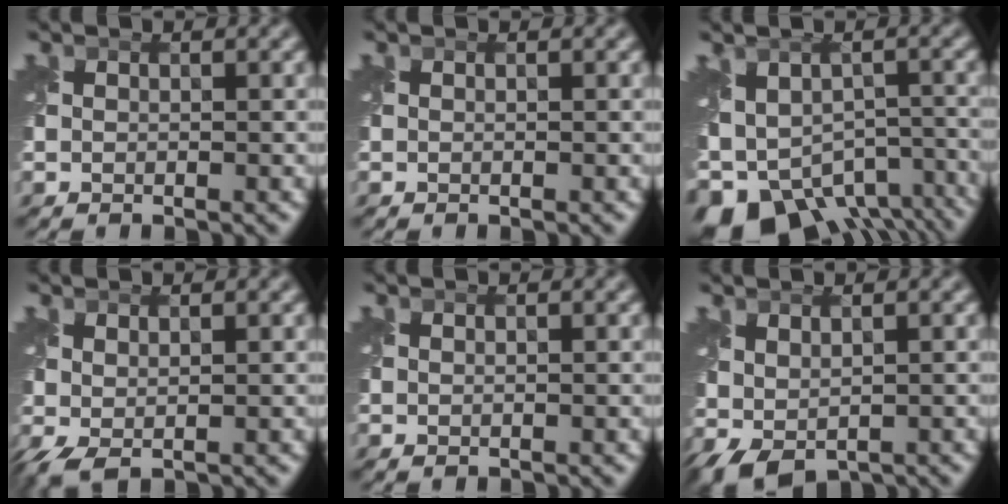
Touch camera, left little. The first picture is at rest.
{"total": 0.0}
{"total": 11.7, "force": [-7.5, 6.7, 5.9], "torque": [-0.110, -0.028, -0.089]}
{"total": 1.7, "force": [0.2, 0.6, 1.6], "torque": [-0.043, 0.000, 0.003]}
{"total": 0.0}
{"total": 3.1, "force": [0.0, 2.0, 2.4], "torque": [-0.049, 0.000, 0.005]}